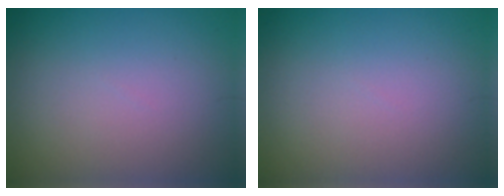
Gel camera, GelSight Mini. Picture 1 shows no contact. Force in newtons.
{"total": 0.0}